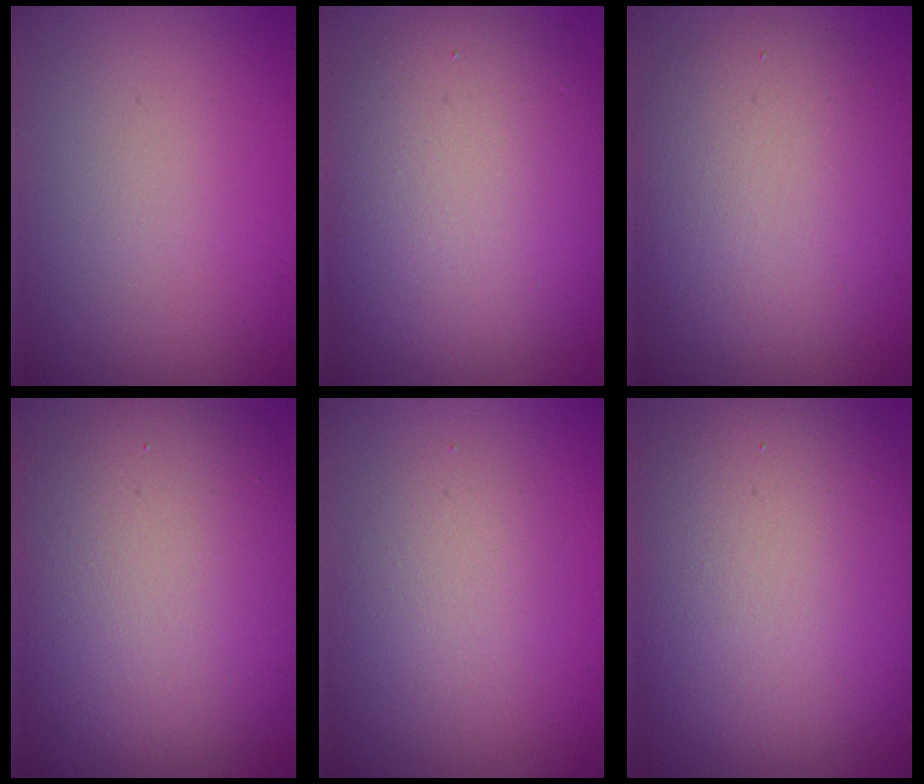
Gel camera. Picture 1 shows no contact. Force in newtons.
{"total": 9.7, "press": 9.6, "slide": 0.7}
{"total": 6.7, "press": 6.7, "slide": 0.6}
{"total": 11.5, "press": 11.4, "slide": 0.7}
{"total": 2.4, "press": 2.4, "slide": 0.1}
{"total": 11.8, "press": 11.8, "slide": 0.5}